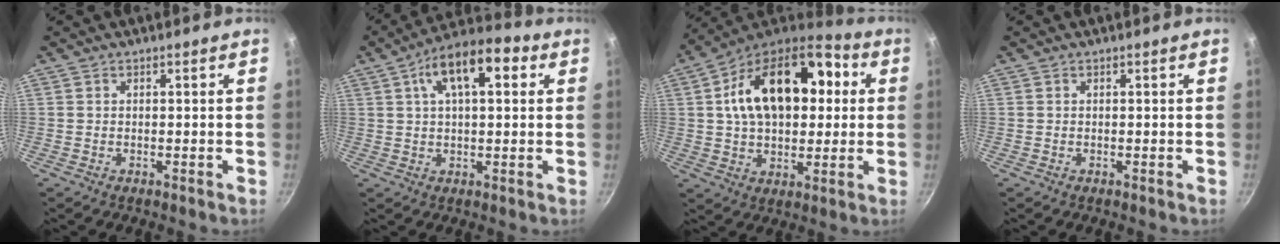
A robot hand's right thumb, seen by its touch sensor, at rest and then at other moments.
{"total": 13.3, "force": [4.4, 6.2, 10.8], "torque": [-0.156, 0.020, 0.061]}
{"total": 23.2, "force": [4.6, 14.5, 17.5], "torque": [-0.270, 0.025, 0.062]}
{"total": 0.0}